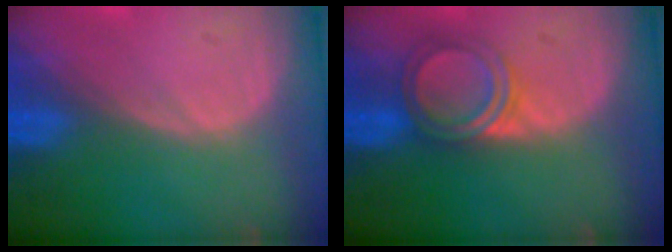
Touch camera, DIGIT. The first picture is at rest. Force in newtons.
{"total": 4.8, "press": 4.6, "slide": 1.4}